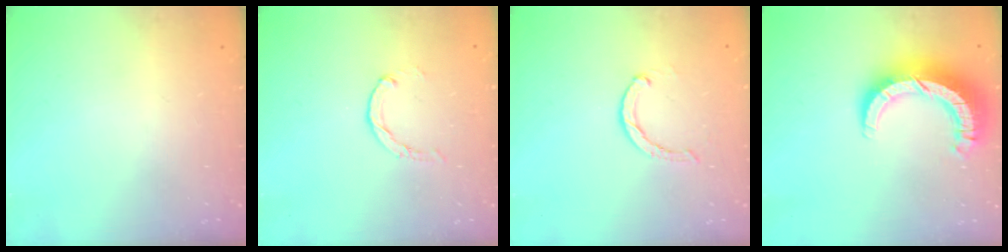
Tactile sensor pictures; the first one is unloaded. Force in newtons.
{"total": 0.7, "press": 0.7, "slide": 0.2}
{"total": 1.7, "press": 1.6, "slide": 0.3}
{"total": 12.1, "press": 12.0, "slide": 1.2}